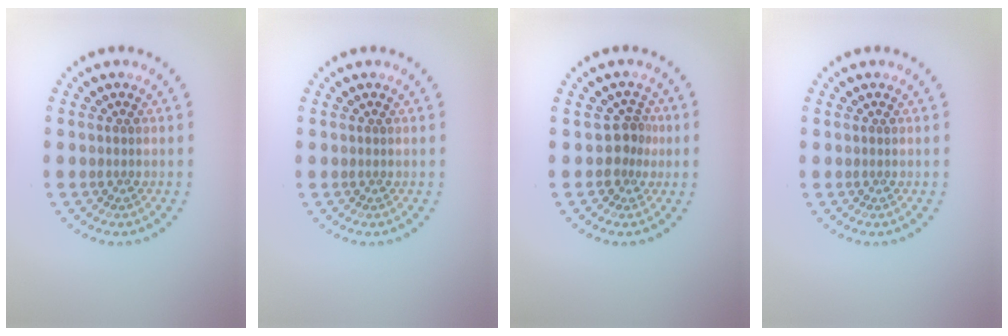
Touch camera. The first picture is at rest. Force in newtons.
{"total": 0.0}
{"total": 2.3, "press": 1.8, "slide": 1.5}
{"total": 0.0}